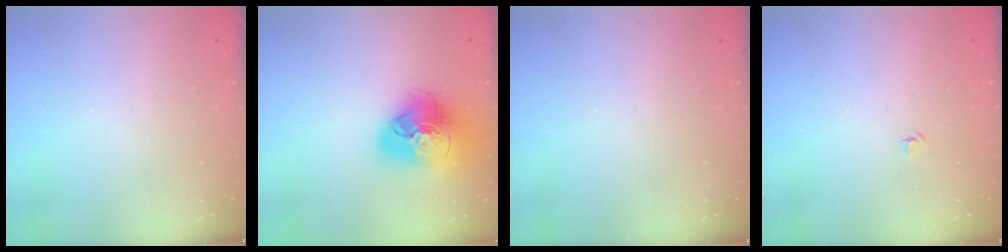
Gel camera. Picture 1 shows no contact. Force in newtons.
{"total": 21.8, "press": 21.6, "slide": 2.6}
{"total": 0.0}
{"total": 3.2, "press": 3.2, "slide": 0.4}